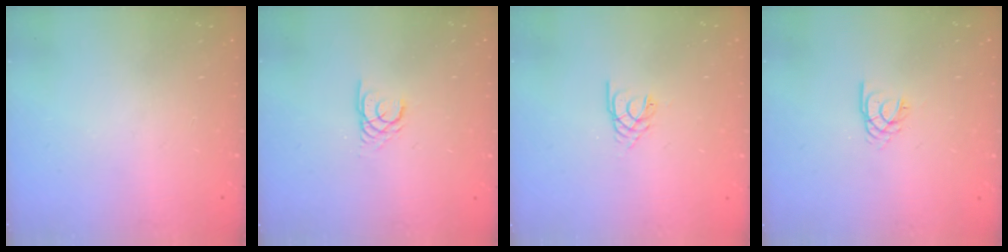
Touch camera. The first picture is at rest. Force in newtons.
{"total": 2.2, "press": 2.2, "slide": 0.1}
{"total": 2.2, "press": 2.1, "slide": 0.4}
{"total": 2.8, "press": 2.7, "slide": 0.3}